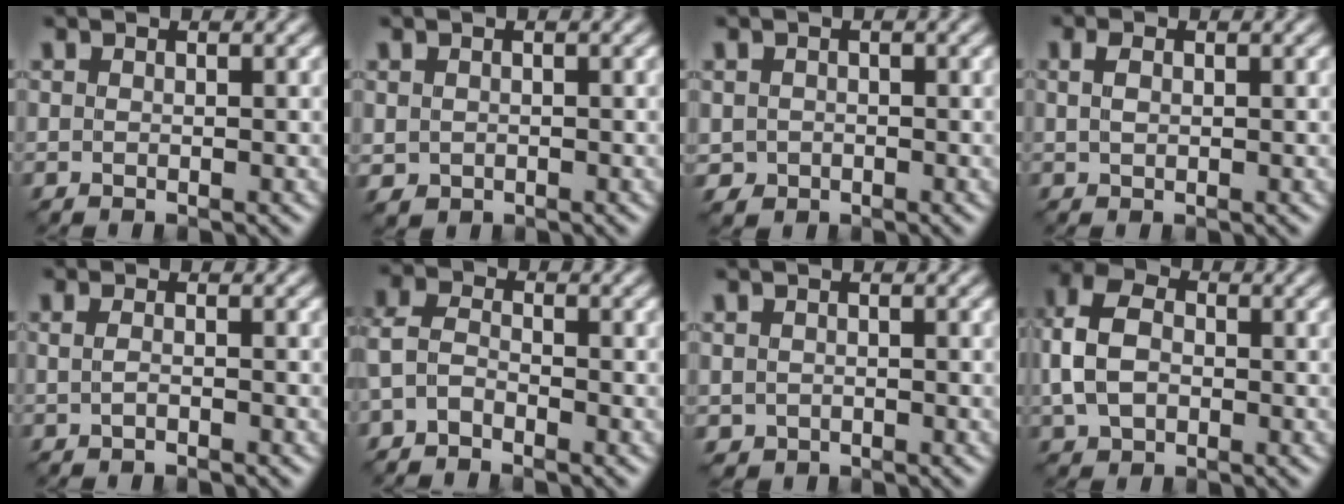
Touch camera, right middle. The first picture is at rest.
{"total": 1.1, "force": [-0.1, 1.0, 0.5], "torque": [-0.016, -0.003, 0.002]}
{"total": 1.5, "force": [-0.4, 1.4, 0.5], "torque": [-0.016, -0.003, -0.004]}
{"total": 1.5, "force": [0.4, 0.9, 1.2], "torque": [-0.032, 0.004, 0.009]}
{"total": 0.9, "force": [-0.3, 0.1, 0.9], "torque": [-0.027, 0.000, -0.007]}
{"total": 2.7, "force": [-1.6, 1.5, 1.5], "torque": [-0.043, 0.006, -0.044]}
{"total": 1.0, "force": [-0.3, 0.8, 0.4], "torque": [-0.013, -0.004, -0.003]}
{"total": 6.5, "force": [0.0, 4.7, 4.5], "torque": [-0.121, 0.013, -0.009]}